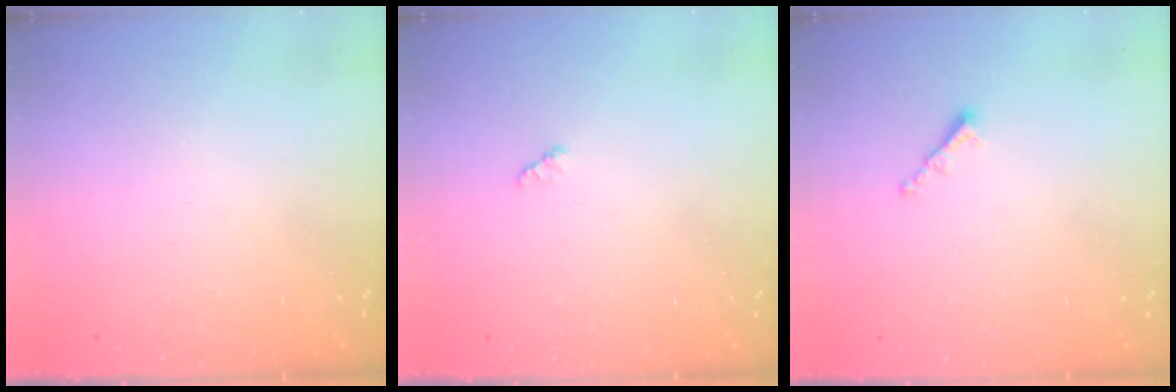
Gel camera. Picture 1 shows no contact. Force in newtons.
{"total": 1.3, "press": 1.3, "slide": 0.2}
{"total": 1.0, "press": 0.9, "slide": 0.4}